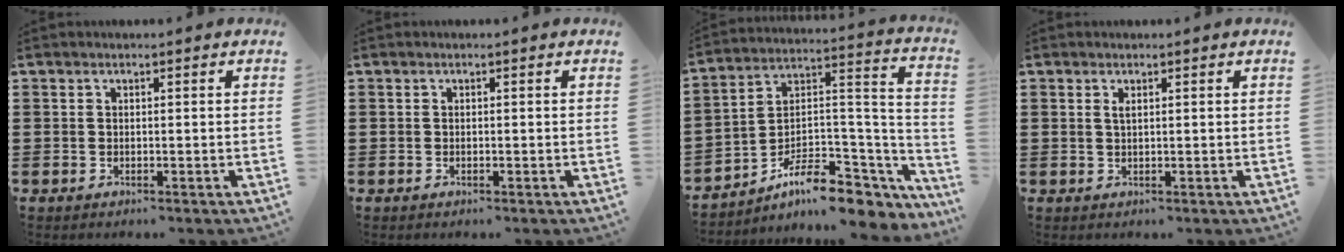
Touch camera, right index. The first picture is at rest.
{"total": 0.0}
{"total": 9.5, "force": [-6.7, 3.7, 5.7], "torque": [-0.104, 0.004, -0.124]}
{"total": 0.9, "force": [0.4, 0.1, 0.7], "torque": [-0.015, 0.001, 0.007]}